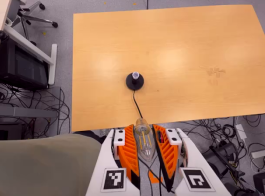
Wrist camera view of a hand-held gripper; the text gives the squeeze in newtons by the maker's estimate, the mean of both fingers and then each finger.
{"total": 19.1, "left": 21.2, "right": 17.1}